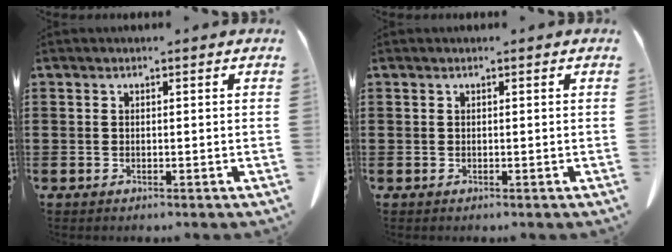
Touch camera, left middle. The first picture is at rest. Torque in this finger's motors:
{"motor_torque": [-0.03, 0.04, 0.00, 0.01]}